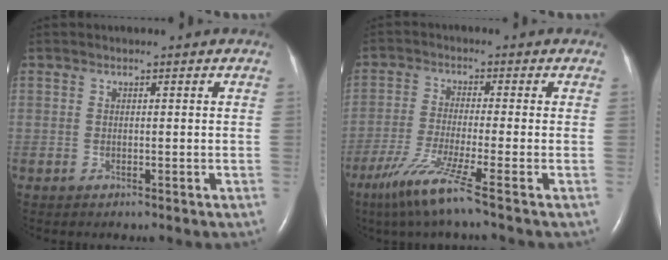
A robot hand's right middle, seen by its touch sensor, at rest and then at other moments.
{"total": 8.0, "force": [-5.1, -1.4, 6.0], "torque": [-0.119, -0.030, -0.105]}